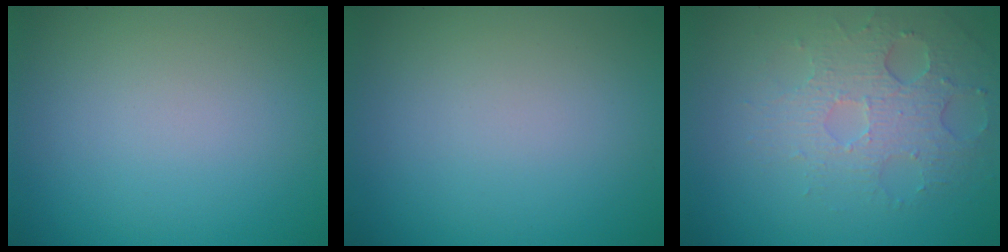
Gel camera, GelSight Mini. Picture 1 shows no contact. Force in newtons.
{"total": 0.0}
{"total": 3.6, "press": 3.3, "slide": 1.3}